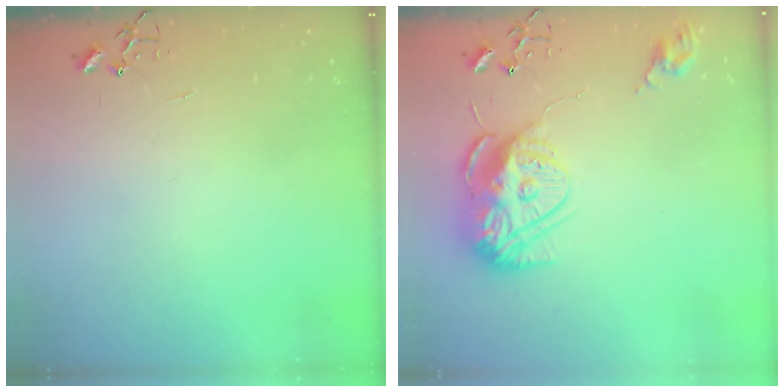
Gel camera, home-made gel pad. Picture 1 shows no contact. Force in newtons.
{"total": 14.9, "press": 14.8, "slide": 1.2}